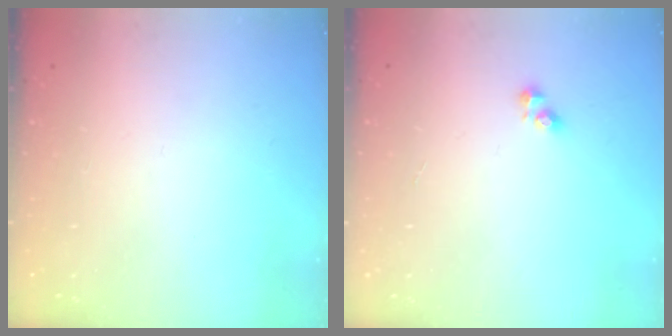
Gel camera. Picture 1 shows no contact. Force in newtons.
{"total": 2.6, "press": 2.6, "slide": 0.4}